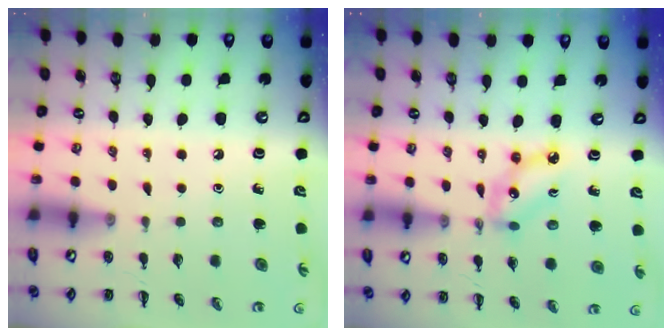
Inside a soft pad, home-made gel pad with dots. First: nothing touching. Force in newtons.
{"total": 6.7, "press": 6.5, "slide": 1.6}